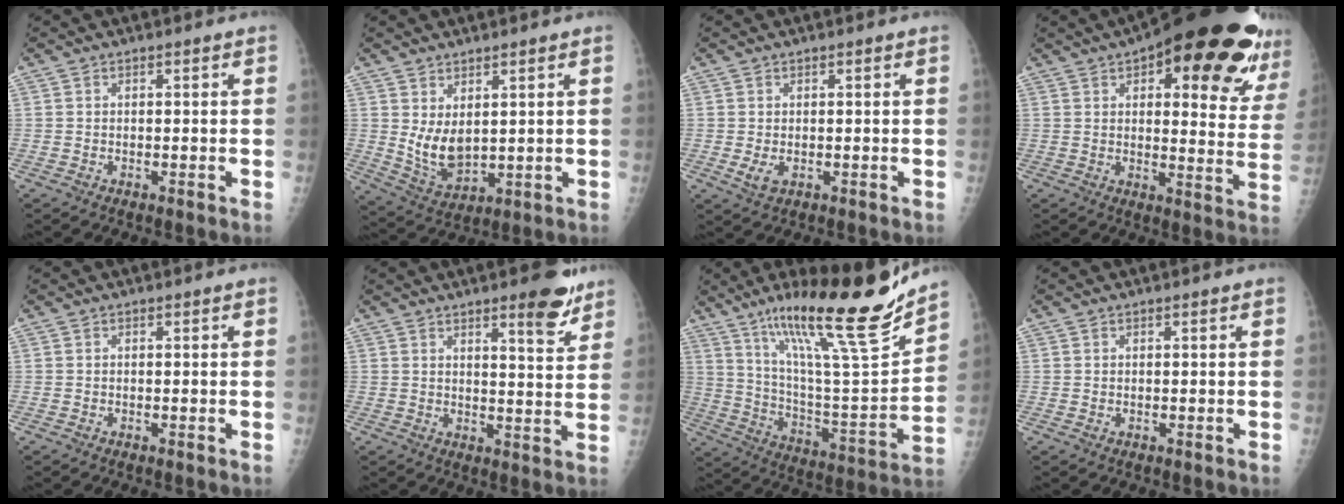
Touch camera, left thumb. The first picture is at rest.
{"total": 7.6, "force": [2.3, 4.1, 6.0], "torque": [-0.094, -0.030, 0.060]}
{"total": 2.8, "force": [0.0, 1.6, 2.4], "torque": [-0.041, -0.005, 0.007]}
{"total": 27.7, "force": [15.3, 9.4, 21.1], "torque": [-0.230, -0.026, 0.193]}
{"total": 0.0}
{"total": 7.7, "force": [5.3, 1.7, 5.3], "torque": [-0.055, -0.035, 0.071]}
{"total": 25.6, "force": [18.3, 3.1, 17.6], "torque": [-0.261, -0.082, 0.313]}
{"total": 0.6, "force": [0.3, 0.2, 0.5], "torque": [-0.009, 0.001, 0.006]}